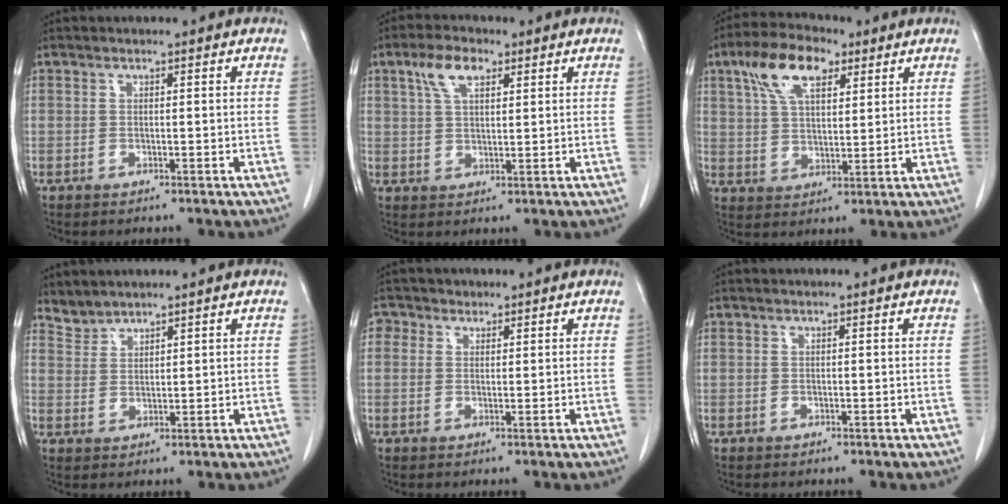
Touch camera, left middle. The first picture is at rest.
{"total": 5.6, "force": [3.0, 2.4, 4.1], "torque": [-0.086, 0.012, 0.058]}
{"total": 10.2, "force": [5.5, 4.4, 7.4], "torque": [-0.149, 0.024, 0.104]}
{"total": 2.5, "force": [2.5, 0.4, -0.5], "torque": [0.009, 0.006, 0.054]}
{"total": 2.4, "force": [1.2, 2.0, 0.3], "torque": [0.001, 0.007, 0.016]}
{"total": 0.0}